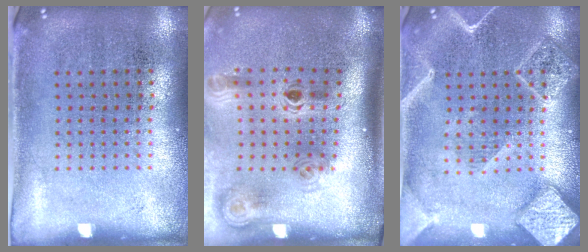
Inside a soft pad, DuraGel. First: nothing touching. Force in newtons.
{"total": 2.1, "press": 1.4, "slide": 1.6}
{"total": 2.3, "press": 2.2, "slide": 0.3}